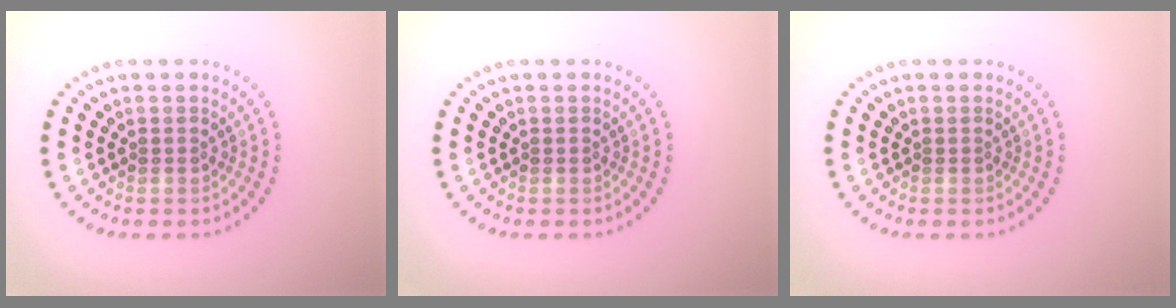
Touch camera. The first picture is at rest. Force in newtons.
{"total": 0.0}
{"total": 0.0}